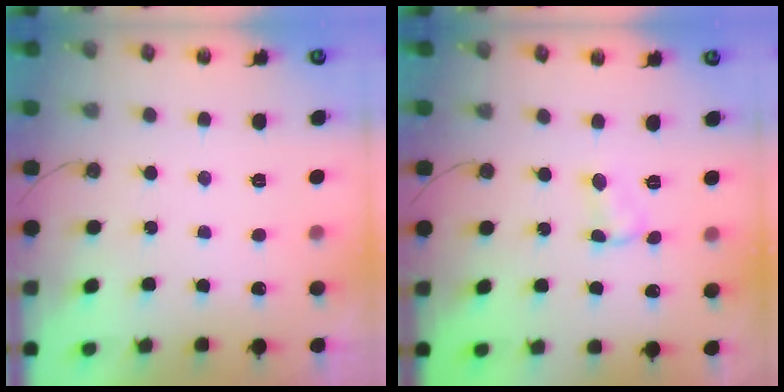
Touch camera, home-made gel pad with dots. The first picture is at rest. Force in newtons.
{"total": 2.9, "press": 2.9, "slide": 0.5}